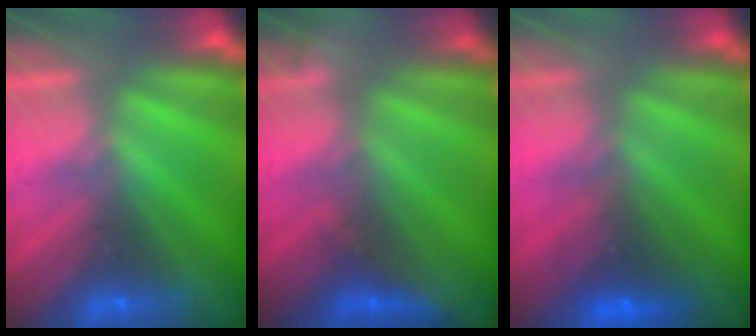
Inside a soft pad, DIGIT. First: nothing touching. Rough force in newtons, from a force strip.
{"total": 2.7}
{"total": 7.3}